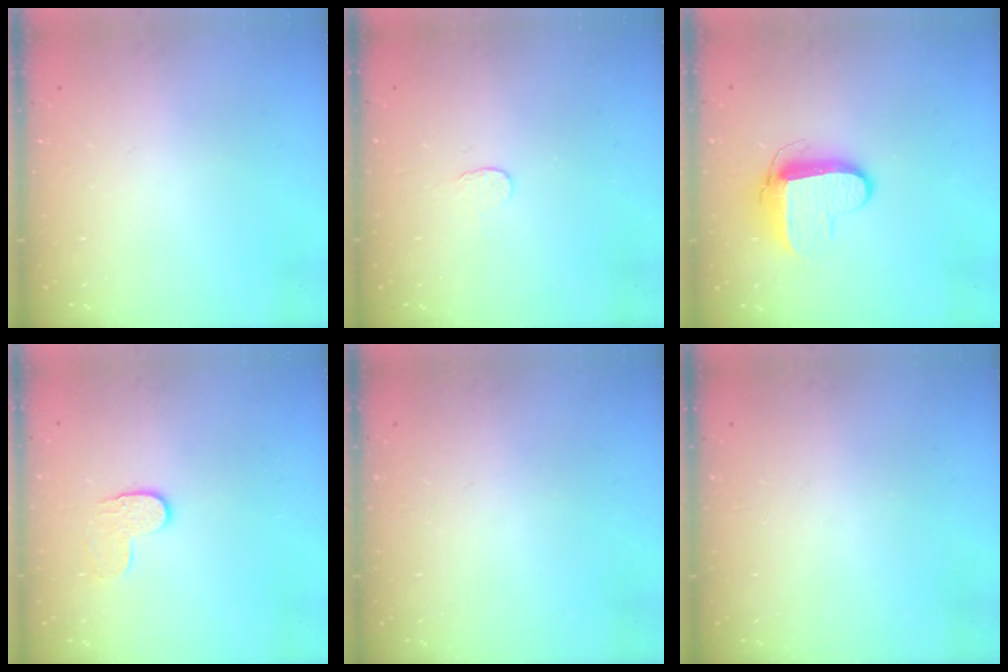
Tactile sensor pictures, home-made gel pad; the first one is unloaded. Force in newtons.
{"total": 3.2, "press": 3.1, "slide": 0.3}
{"total": 8.9, "press": 8.9, "slide": 0.9}
{"total": 6.3, "press": 6.3, "slide": 0.4}
{"total": 0.0}
{"total": 0.0}